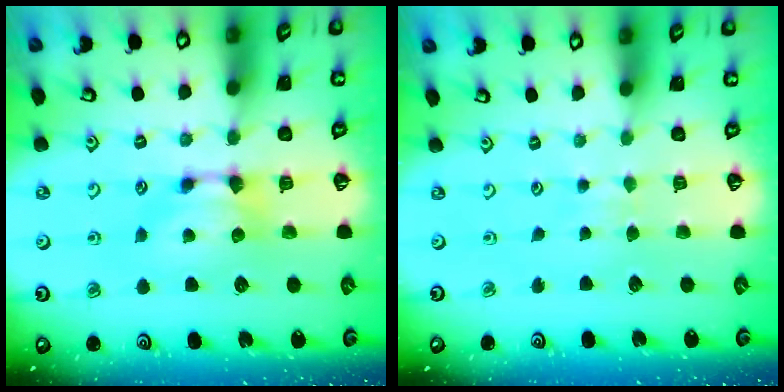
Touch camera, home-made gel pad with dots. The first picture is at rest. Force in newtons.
{"total": 3.8, "press": 3.8, "slide": 0.4}